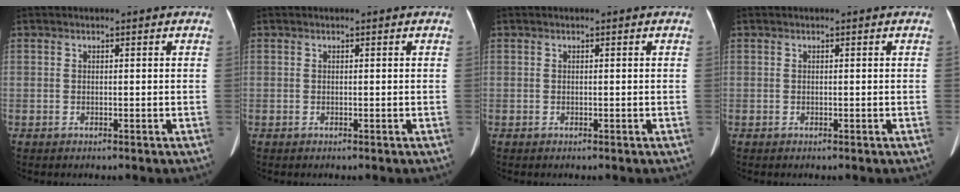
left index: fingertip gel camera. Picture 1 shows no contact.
{"total": 0.0}
{"total": 0.0}
{"total": 0.0}